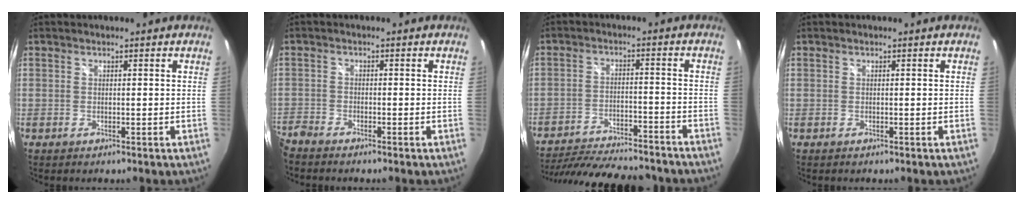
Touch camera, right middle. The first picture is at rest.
{"total": 4.4, "force": [-4.1, 1.0, 1.2], "torque": [-0.046, -0.019, -0.086]}
{"total": 23.0, "force": [-20.0, 4.9, 10.2], "torque": [-0.196, -0.026, -0.283]}
{"total": 0.0}